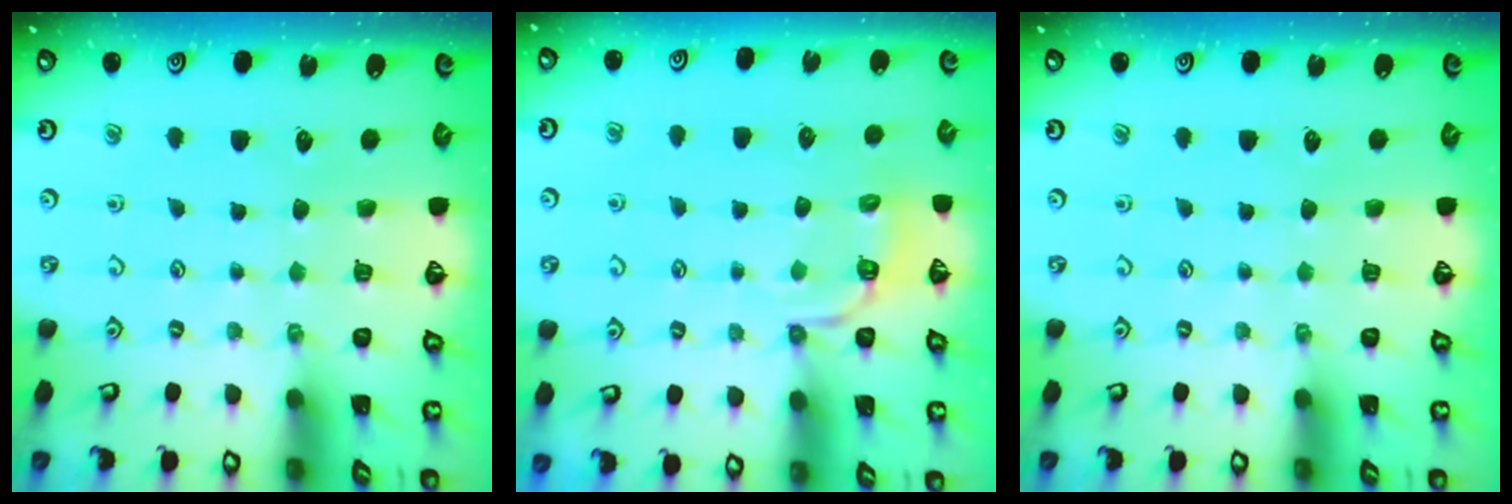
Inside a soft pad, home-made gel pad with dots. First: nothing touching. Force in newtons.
{"total": 5.5, "press": 5.3, "slide": 1.7}
{"total": 0.0}